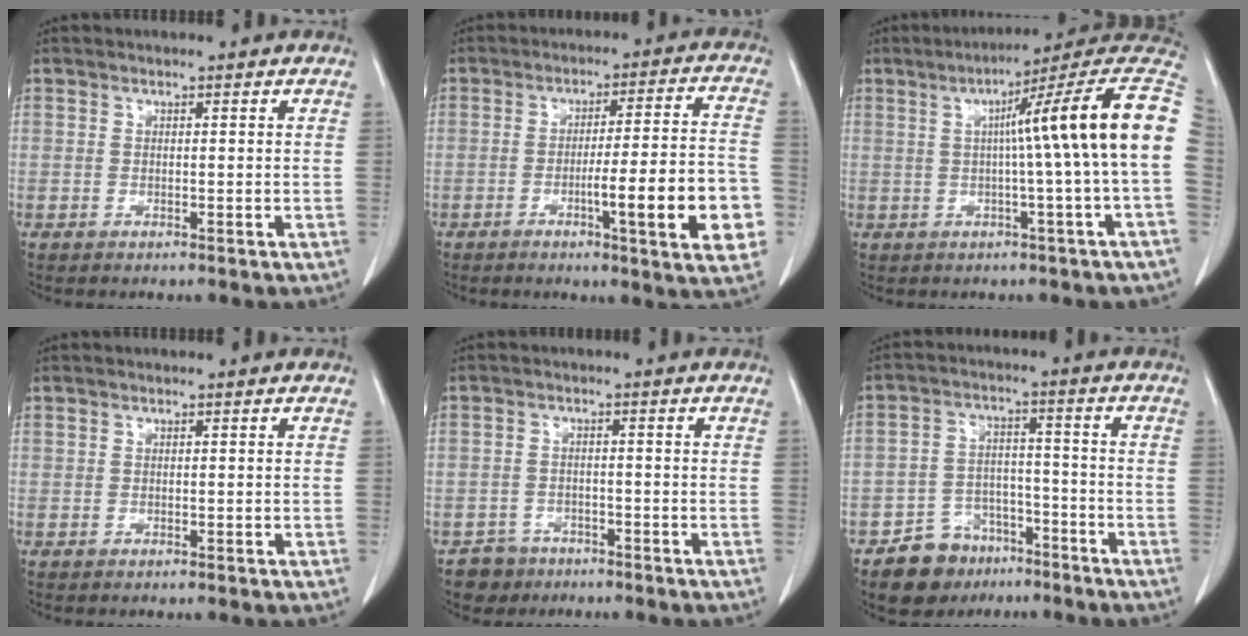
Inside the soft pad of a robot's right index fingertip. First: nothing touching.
{"total": 14.6, "force": [-4.6, 0.8, 13.9], "torque": [-0.162, 0.004, -0.059]}
{"total": 16.6, "force": [1.7, -1.3, 16.5], "torque": [-0.213, 0.033, 0.014]}
{"total": 0.0}
{"total": 3.8, "force": [-2.5, 2.7, -0.6], "torque": [0.011, 0.012, -0.041]}
{"total": 7.7, "force": [-5.3, 5.3, 1.6], "torque": [-0.027, 0.015, -0.082]}